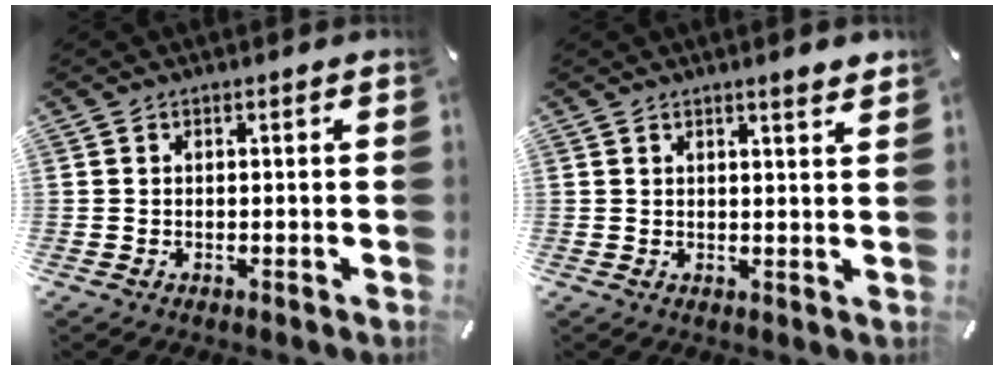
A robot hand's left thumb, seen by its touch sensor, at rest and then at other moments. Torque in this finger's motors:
{"motor_torque": [1.09, 0.49, 0.02, -0.11, 0.05]}